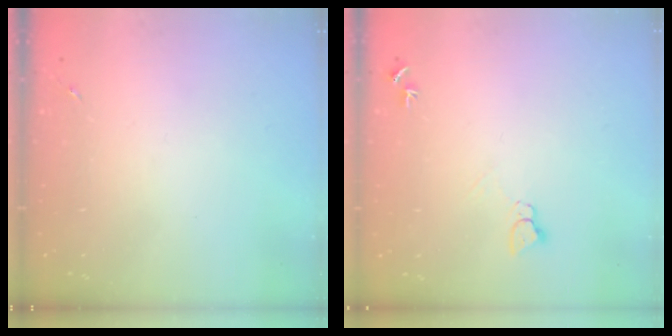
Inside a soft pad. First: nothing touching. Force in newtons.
{"total": 4.4, "press": 4.4, "slide": 0.4}